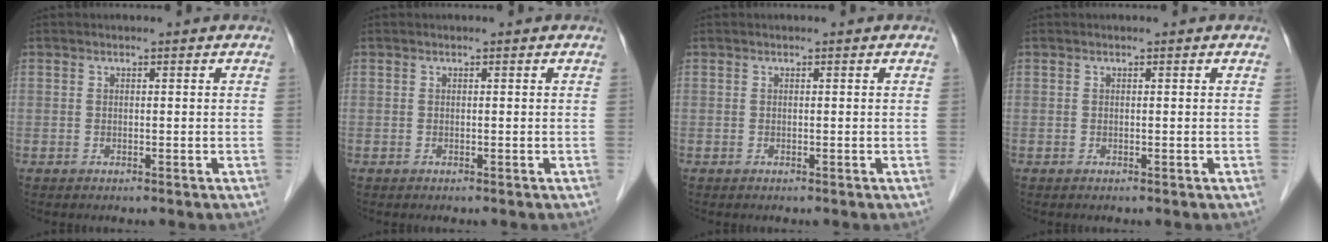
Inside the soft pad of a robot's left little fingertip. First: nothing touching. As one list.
[{"total": 0.0}, {"total": 0.0}, {"total": 0.0}]